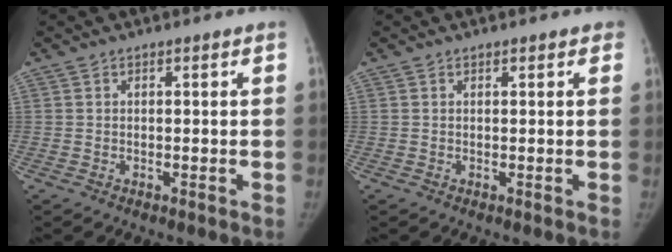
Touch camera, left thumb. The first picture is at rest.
{"total": 0.9, "force": [0.6, 0.5, 0.4], "torque": [0.004, -0.001, 0.002]}